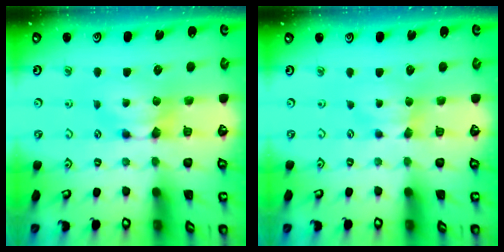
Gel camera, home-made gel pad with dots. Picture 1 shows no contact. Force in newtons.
{"total": 1.5, "press": 1.5, "slide": 0.2}